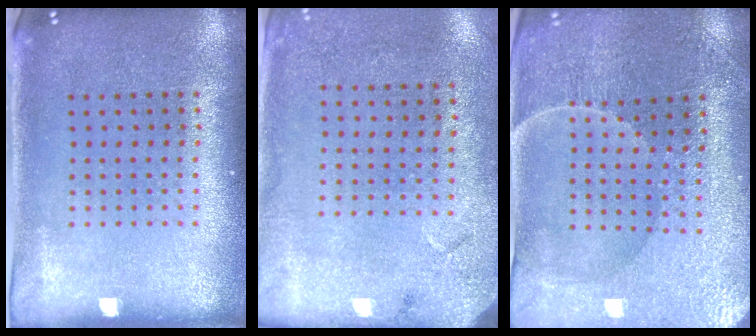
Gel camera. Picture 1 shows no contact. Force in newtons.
{"total": 2.7, "press": 2.2, "slide": 1.6}
{"total": 1.9, "press": 1.9, "slide": 0.2}